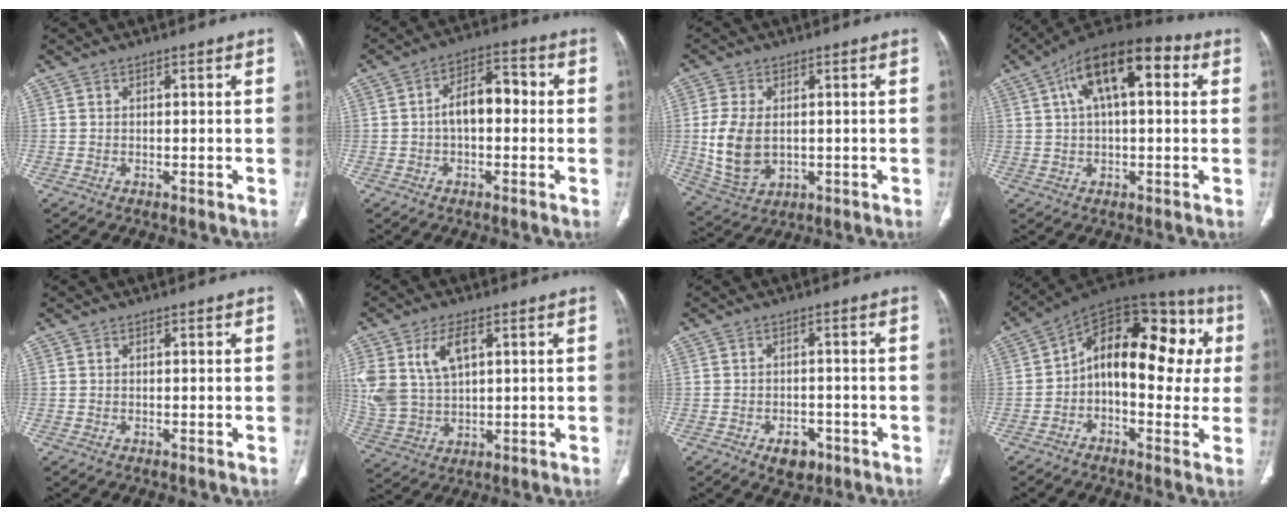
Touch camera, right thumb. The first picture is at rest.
{"total": 8.3, "force": [-0.3, 4.8, 6.8], "torque": [-0.098, 0.034, -0.013]}
{"total": 10.5, "force": [0.0, 7.0, 7.9], "torque": [-0.157, -0.008, 0.015]}
{"total": 16.6, "force": [5.3, 7.4, 13.8], "torque": [-0.208, 0.029, 0.077]}
{"total": 0.0}
{"total": 12.3, "force": [4.4, 7.3, 8.9], "torque": [-0.186, -0.007, 0.100]}
{"total": 3.5, "force": [-1.7, 2.4, 1.9], "torque": [-0.015, 0.005, -0.016]}
{"total": 21.0, "force": [1.5, 11.4, 17.6], "torque": [-0.211, 0.048, 0.009]}